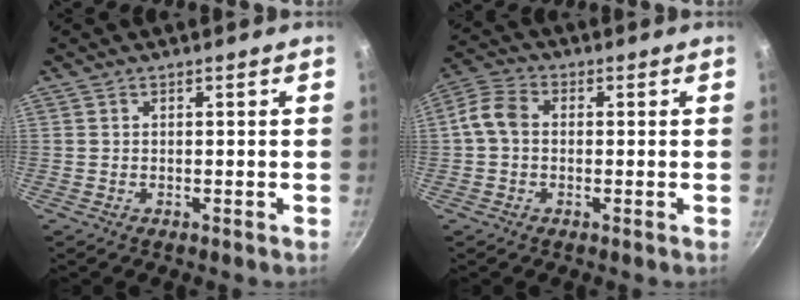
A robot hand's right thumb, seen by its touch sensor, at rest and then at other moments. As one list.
[{"total": 5.7, "force": [-0.3, 4.4, 3.7], "torque": [-0.073, 0.021, -0.022]}]